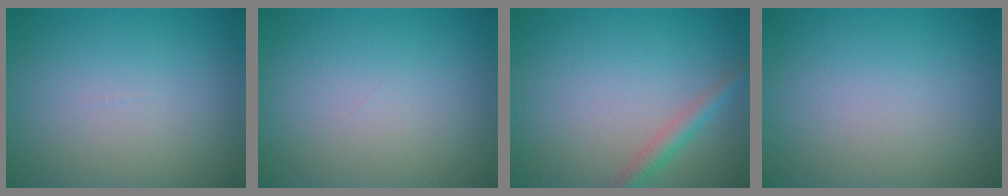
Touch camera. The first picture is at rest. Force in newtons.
{"total": 0.0}
{"total": 2.0, "press": 2.0, "slide": 0.0}
{"total": 0.0}